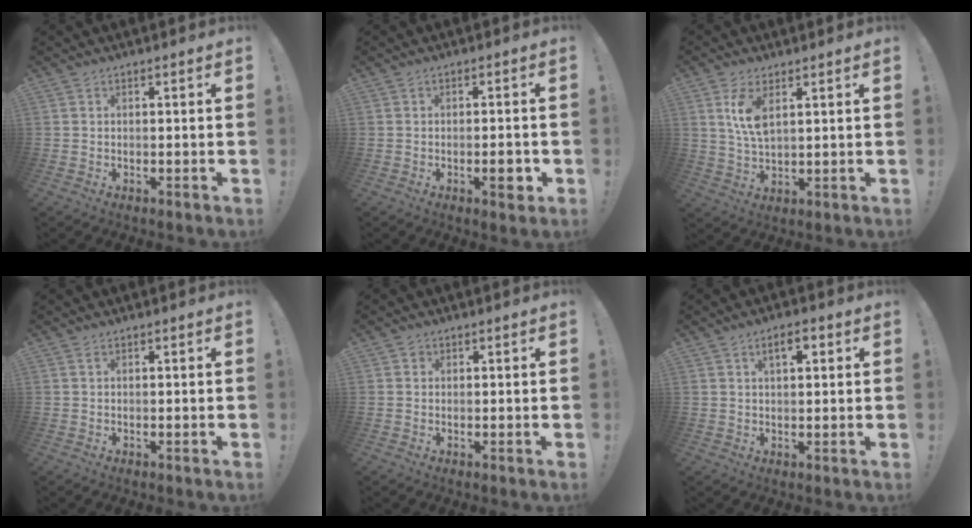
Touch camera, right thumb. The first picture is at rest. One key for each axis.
{"total": 4.2, "fx": -1.6, "fy": 1.0, "fz": 3.7, "tx": -0.045, "ty": 0.002, "tz": -0.027}
{"total": 7.5, "fx": 3.2, "fy": 3.4, "fz": 5.9, "tx": -0.123, "ty": -0.012, "tz": 0.053}
{"total": 0.7, "fx": 0.3, "fy": 0.1, "fz": 0.6, "tx": -0.015, "ty": 0.001, "tz": 0.005}
{"total": 1.0, "fx": 0.5, "fy": 0.8, "fz": 0.1, "tx": 0.002, "ty": 0.000, "tz": 0.010}
{"total": 4.4, "fx": 1.9, "fy": 1.7, "fz": 3.5, "tx": -0.051, "ty": -0.001, "tz": 0.027}